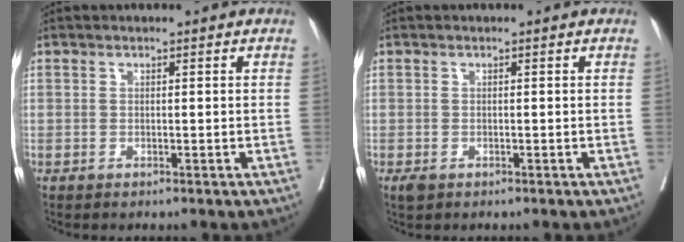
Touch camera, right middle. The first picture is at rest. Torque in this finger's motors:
{"motor_torque": [0.41, -0.35, 0.07, 0.02]}